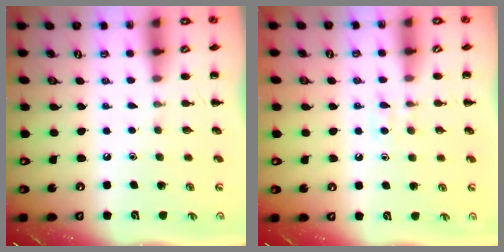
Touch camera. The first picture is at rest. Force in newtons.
{"total": 4.5, "press": 4.3, "slide": 1.6}